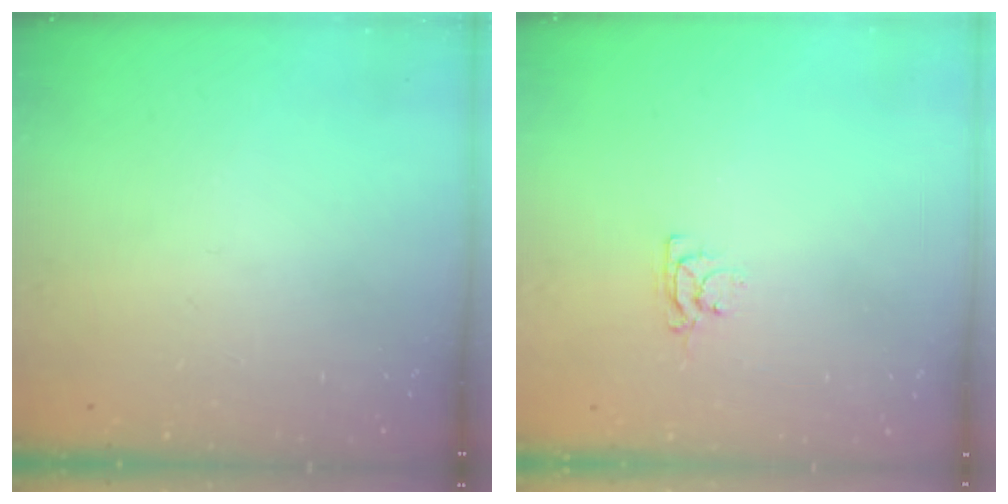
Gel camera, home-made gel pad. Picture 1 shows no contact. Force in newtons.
{"total": 2.9, "press": 2.9, "slide": 0.3}